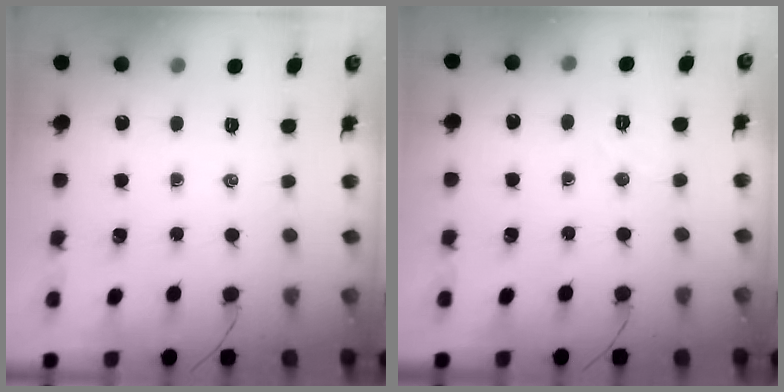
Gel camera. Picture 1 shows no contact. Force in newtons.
{"total": 4.2, "press": 4.0, "slide": 1.0}